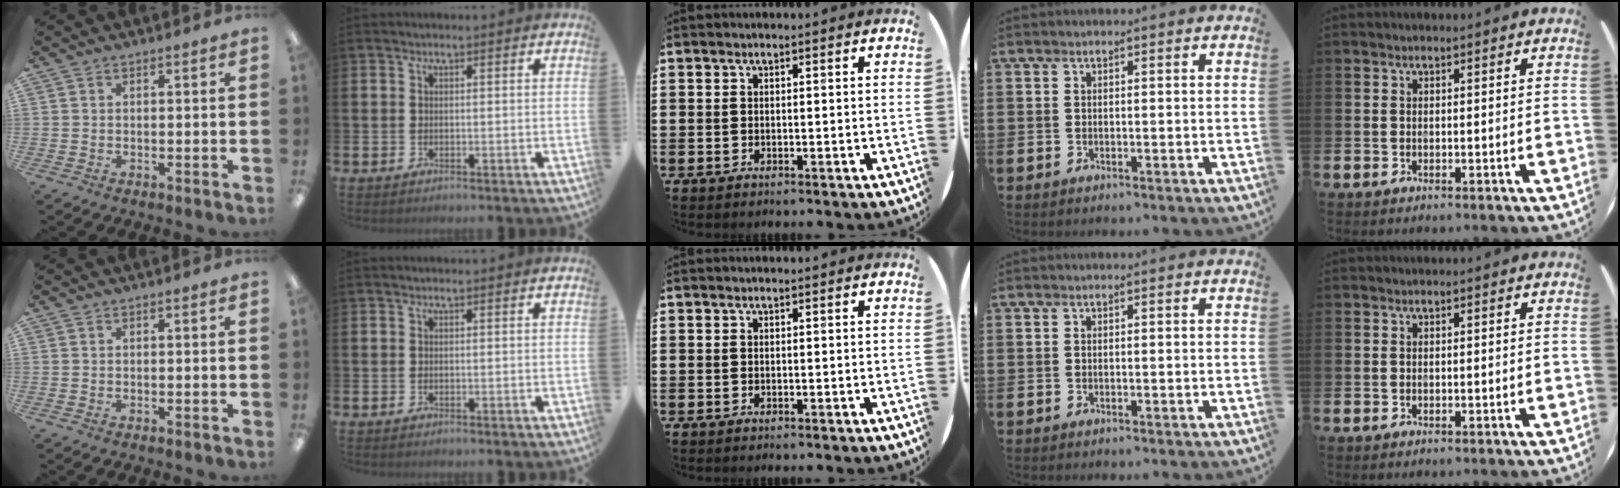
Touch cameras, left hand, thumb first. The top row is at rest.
{}